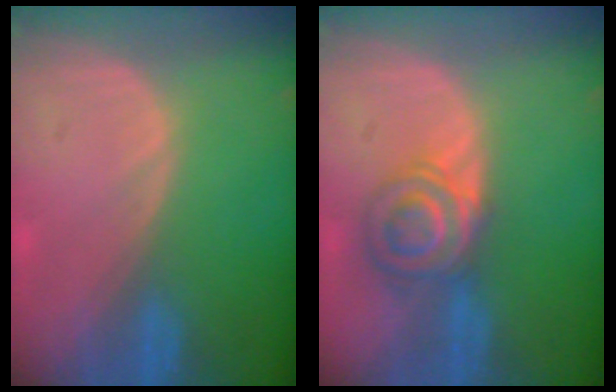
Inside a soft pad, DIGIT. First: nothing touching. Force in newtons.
{"total": 6.9, "press": 5.9, "slide": 3.5}